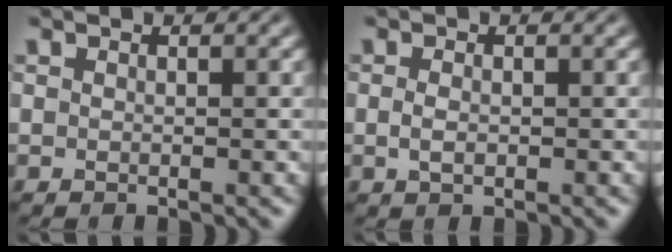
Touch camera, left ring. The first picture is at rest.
{"total": 1.3, "force": [-0.2, 0.8, 1.0], "torque": [-0.026, -0.003, -0.003]}